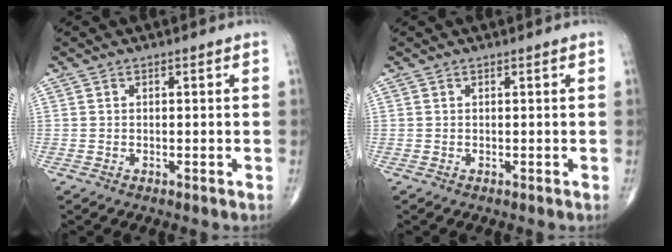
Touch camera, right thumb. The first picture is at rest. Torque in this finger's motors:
{"motor_torque": [0.00, 0.00, 0.01, 0.04, 0.00]}